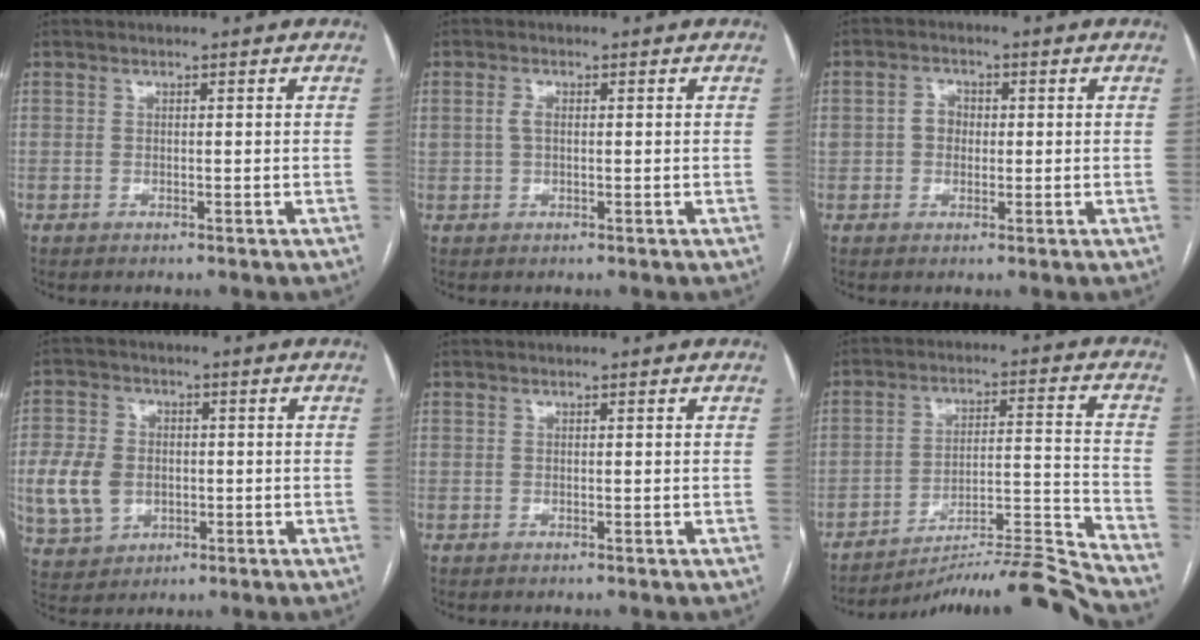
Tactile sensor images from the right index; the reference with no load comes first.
{"total": 2.2, "force": [0.3, 1.2, 1.8], "torque": [-0.041, 0.010, 0.009]}
{"total": 3.8, "force": [0.2, 3.1, 2.2], "torque": [-0.046, 0.019, 0.005]}
{"total": 14.8, "force": [-1.7, 12.2, 8.2], "torque": [-0.221, 0.013, -0.014]}
{"total": 0.0}
{"total": 15.6, "force": [-14.9, -3.8, 2.8], "torque": [-0.021, 0.026, -0.234]}